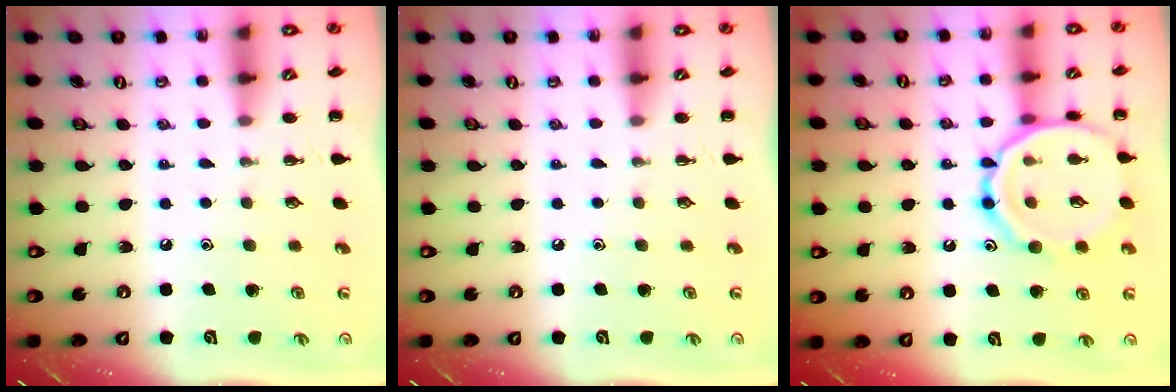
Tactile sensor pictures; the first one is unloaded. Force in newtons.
{"total": 0.0}
{"total": 15.5, "press": 15.4, "slide": 1.0}